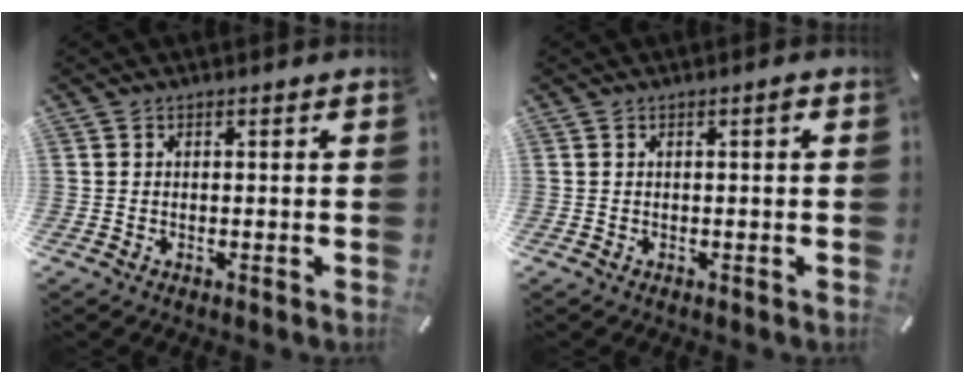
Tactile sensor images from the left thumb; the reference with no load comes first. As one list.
[{"total": 1.1, "force": [0.2, 0.2, 1.1], "torque": [-0.020, 0.003, 0.002]}]